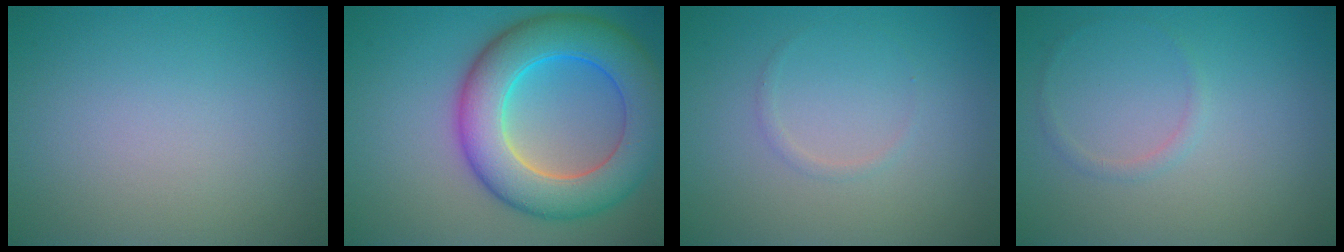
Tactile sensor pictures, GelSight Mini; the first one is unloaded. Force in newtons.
{"total": 9.9, "press": 9.9, "slide": 0.2}
{"total": 0.6, "press": 0.6, "slide": 0.0}
{"total": 0.8, "press": 0.8, "slide": 0.1}